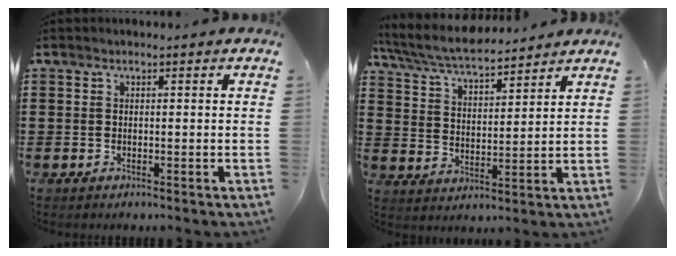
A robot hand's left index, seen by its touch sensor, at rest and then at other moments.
{"total": 6.4, "force": [5.9, 0.7, 2.3], "torque": [-0.070, -0.028, 0.103]}